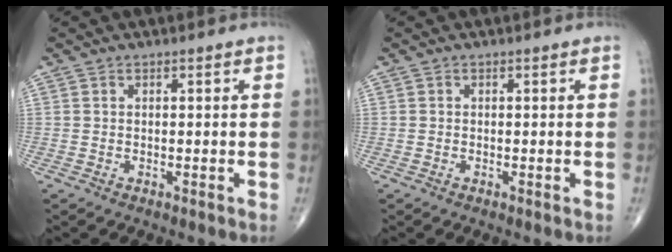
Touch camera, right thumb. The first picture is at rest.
{"total": 0.0}